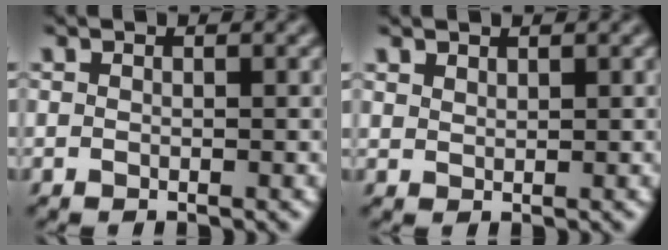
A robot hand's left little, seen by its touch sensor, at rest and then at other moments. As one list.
[{"total": 0.8, "force": [0.7, 0.3, 0.2], "torque": [-0.009, 0.000, 0.014]}]